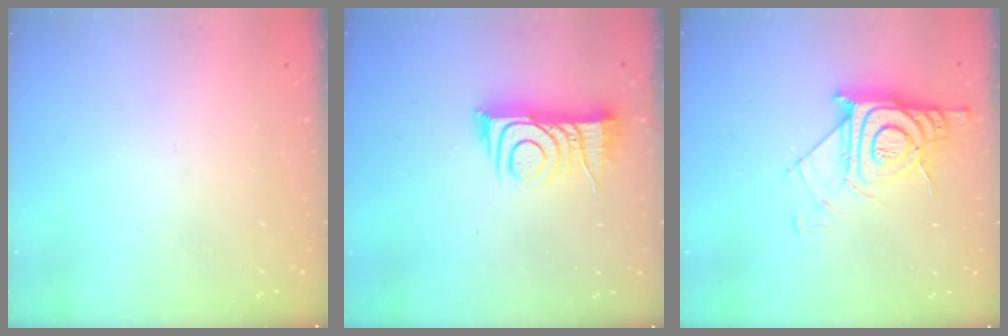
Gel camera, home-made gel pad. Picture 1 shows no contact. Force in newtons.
{"total": 11.5, "press": 11.5, "slide": 0.3}
{"total": 15.1, "press": 15.0, "slide": 1.0}